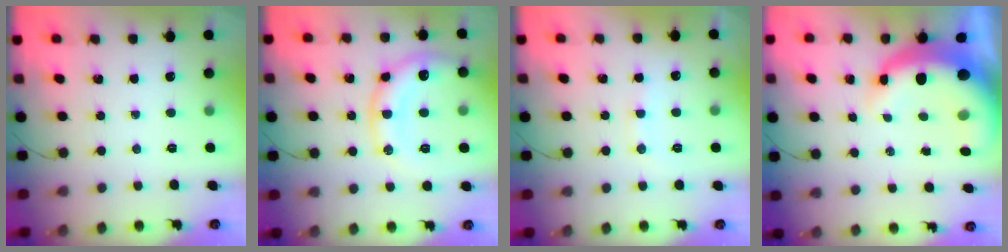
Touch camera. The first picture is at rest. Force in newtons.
{"total": 14.8, "press": 14.7, "slide": 1.7}
{"total": 7.3, "press": 7.2, "slide": 1.2}
{"total": 11.8, "press": 11.6, "slide": 2.4}